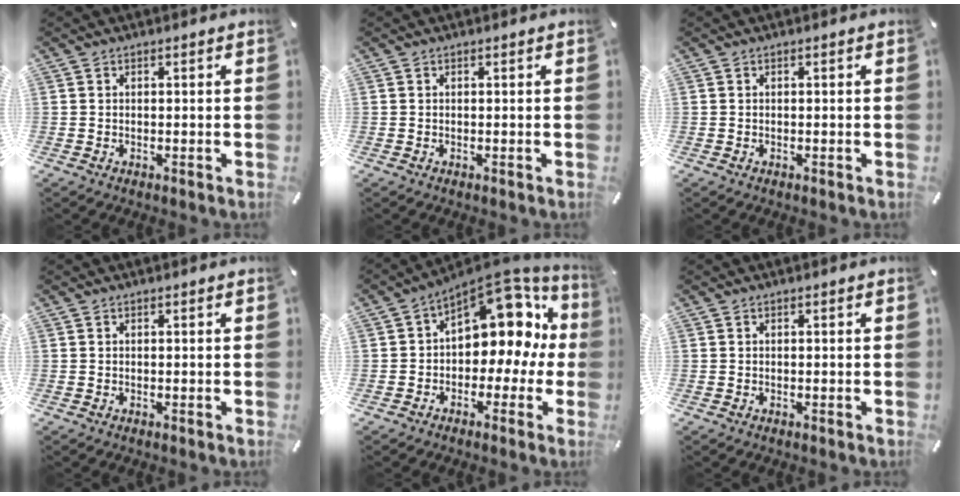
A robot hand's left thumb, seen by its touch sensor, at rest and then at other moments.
{"total": 0.0}
{"total": 0.0}
{"total": 0.0}
{"total": 12.5, "force": [5.9, 8.2, 7.5], "torque": [-0.102, -0.058, 0.102]}
{"total": 0.0}